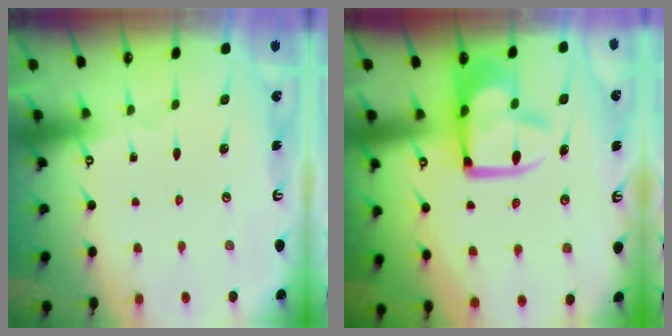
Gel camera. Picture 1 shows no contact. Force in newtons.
{"total": 13.1, "press": 13.0, "slide": 1.4}